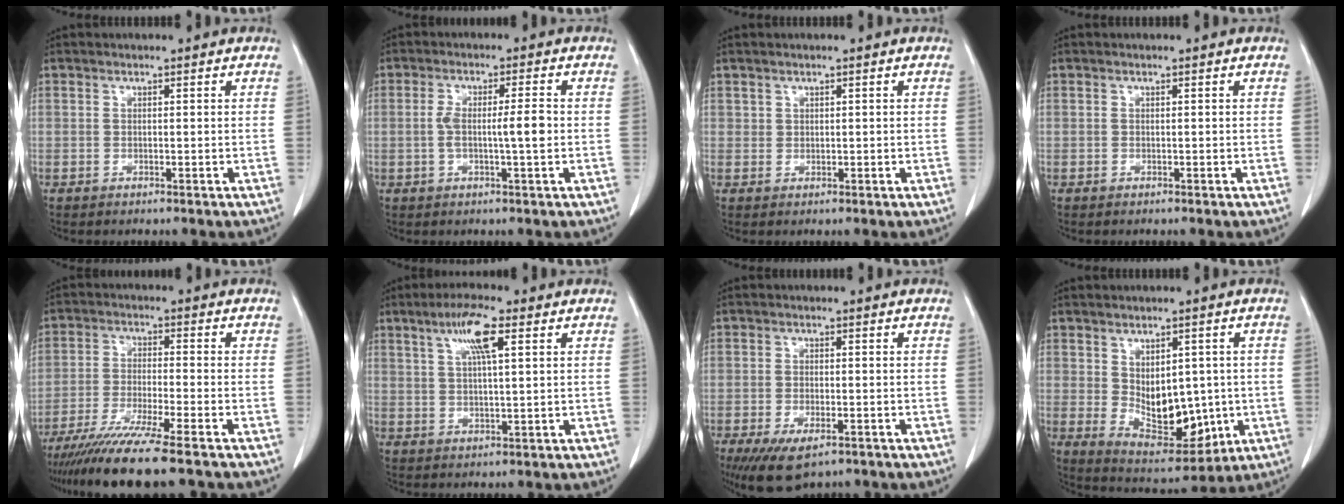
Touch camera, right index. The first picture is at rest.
{"total": 5.1, "force": [-0.5, 0.5, 5.1], "torque": [-0.097, 0.008, -0.004]}
{"total": 0.8, "force": [0.4, 0.7, 0.1], "torque": [0.010, 0.000, 0.004]}
{"total": 0.0}
{"total": 12.2, "force": [-9.8, -1.0, 7.3], "torque": [-0.115, -0.036, -0.160]}
{"total": 6.6, "force": [3.0, 0.7, 5.8], "torque": [-0.111, 0.007, 0.054]}
{"total": 7.4, "force": [-4.7, 2.9, 4.9], "torque": [-0.081, -0.014, -0.074]}
{"total": 10.8, "force": [-0.5, 6.2, 8.8], "torque": [-0.140, -0.006, 0.017]}